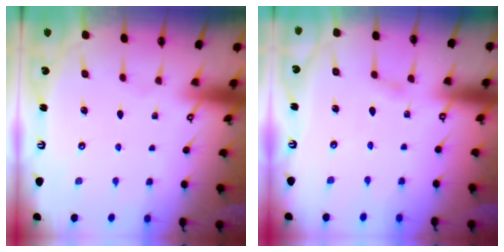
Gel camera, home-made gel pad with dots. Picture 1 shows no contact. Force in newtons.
{"total": 2.2, "press": 2.2, "slide": 0.3}